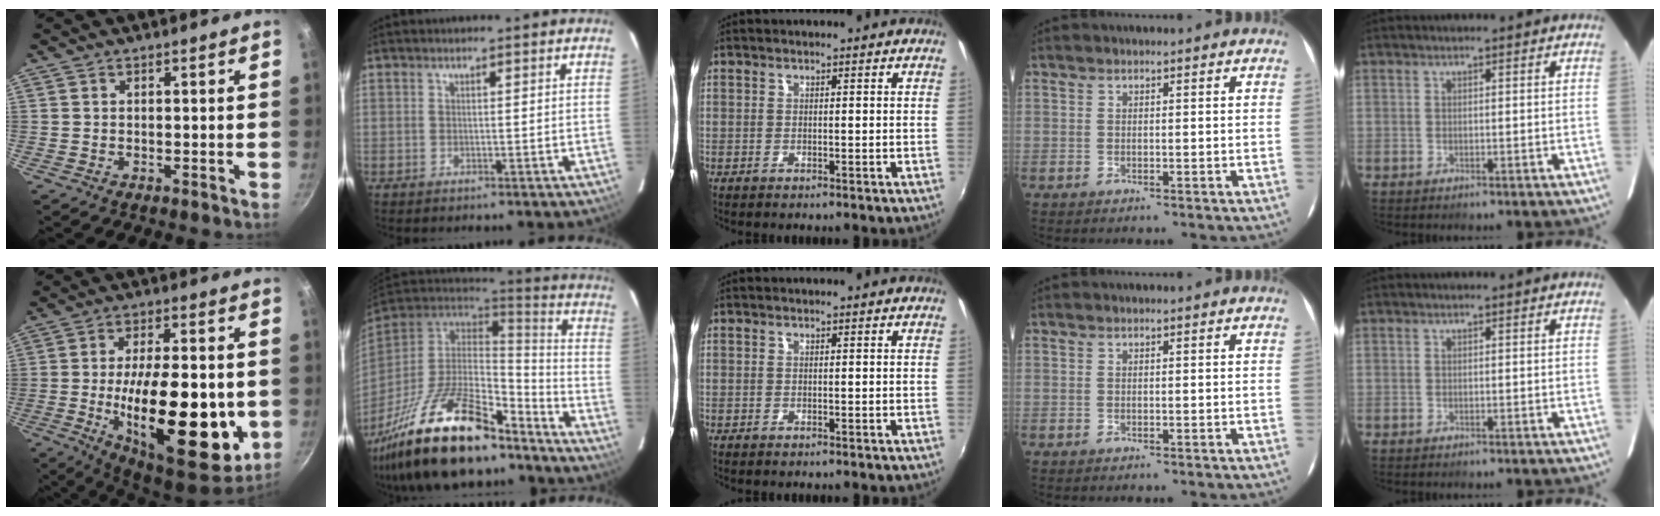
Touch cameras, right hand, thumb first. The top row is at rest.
{"thumb": {"total": 26.3, "force": [-4.4, 11.1, 23.4], "torque": [-0.338, -0.001, -0.057]}, "index": {"total": 29.5, "force": [-20.3, 10.6, 18.5], "torque": [-0.360, -0.030, -0.325]}}